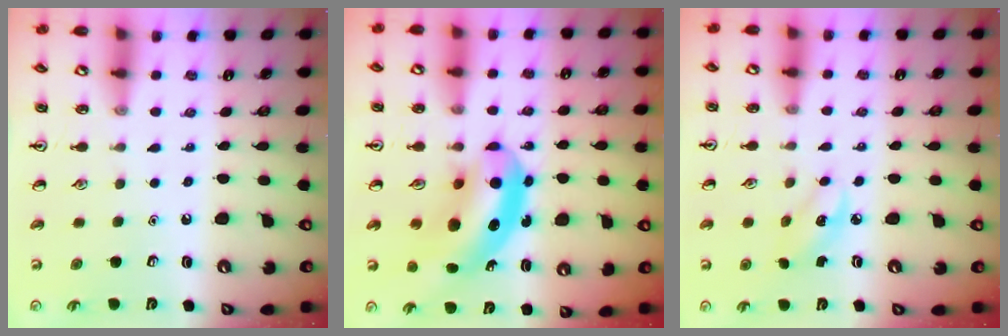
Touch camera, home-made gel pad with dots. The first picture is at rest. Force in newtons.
{"total": 11.7, "press": 11.0, "slide": 4.0}
{"total": 2.8, "press": 2.7, "slide": 0.8}